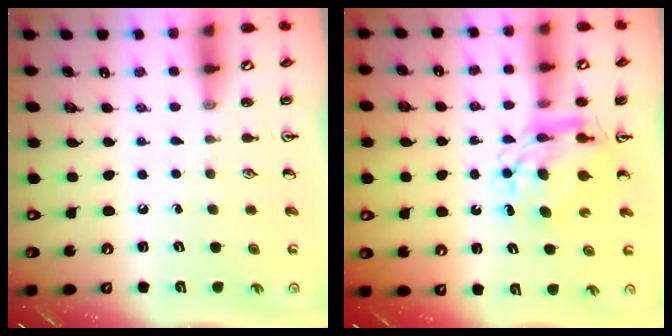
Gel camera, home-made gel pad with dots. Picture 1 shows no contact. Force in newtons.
{"total": 8.4, "press": 8.4, "slide": 0.9}